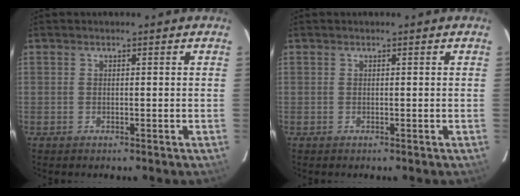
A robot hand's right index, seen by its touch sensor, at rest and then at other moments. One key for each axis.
{"total": 0.0}